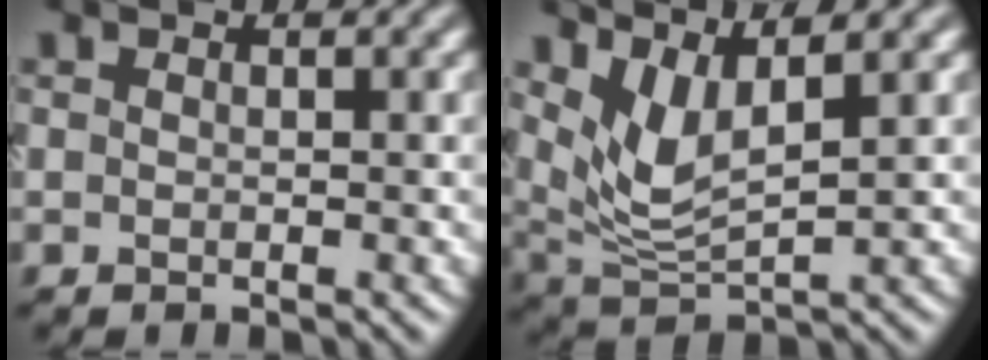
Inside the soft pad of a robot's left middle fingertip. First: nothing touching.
{"total": 3.7, "force": [2.1, 1.1, 2.8], "torque": [-0.068, -0.002, 0.055]}